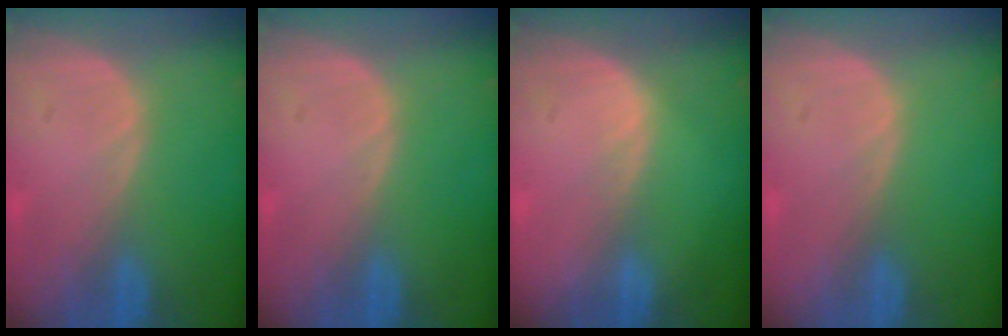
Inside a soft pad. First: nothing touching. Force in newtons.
{"total": 0.0}
{"total": 0.6, "press": 0.6, "slide": 0.1}
{"total": 0.0}